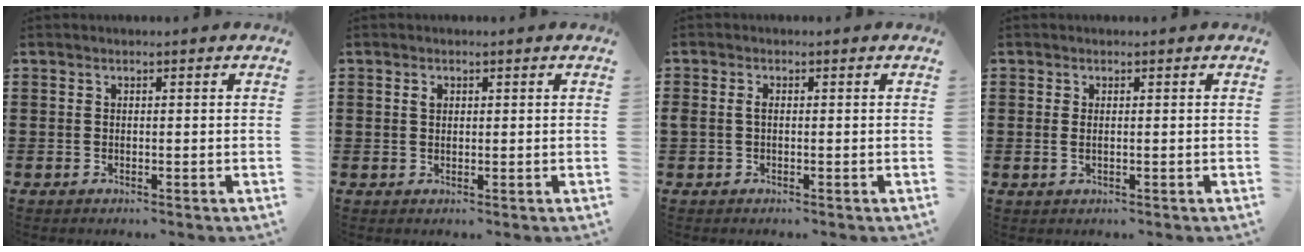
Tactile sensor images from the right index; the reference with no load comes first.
{"total": 0.9, "force": [0.4, 0.6, 0.6], "torque": [-0.013, 0.004, 0.008]}
{"total": 1.4, "force": [0.0, 0.8, 1.2], "torque": [-0.032, 0.001, -0.004]}
{"total": 1.1, "force": [0.2, 0.3, 1.0], "torque": [-0.021, 0.002, 0.002]}